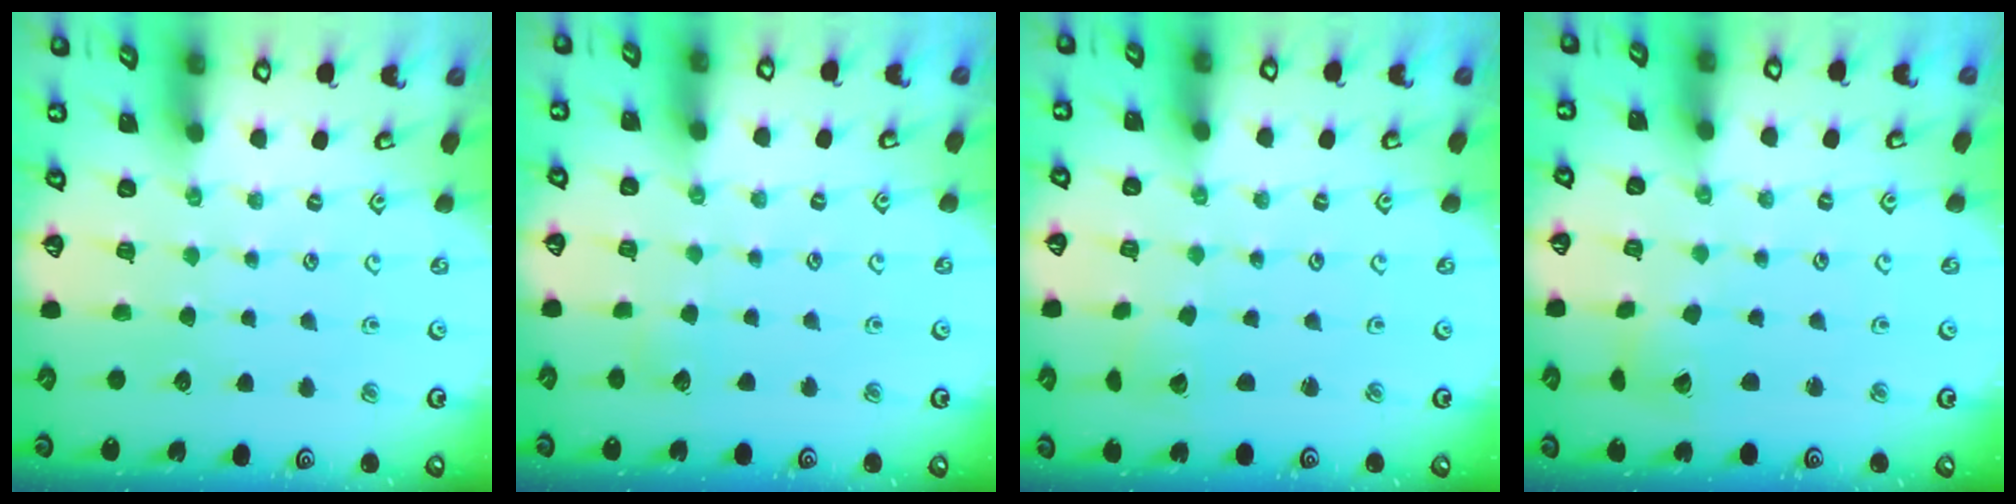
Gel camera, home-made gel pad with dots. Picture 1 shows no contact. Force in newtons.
{"total": 2.9, "press": 2.9, "slide": 0.4}
{"total": 2.1, "press": 2.1, "slide": 0.2}
{"total": 4.7, "press": 4.7, "slide": 0.6}